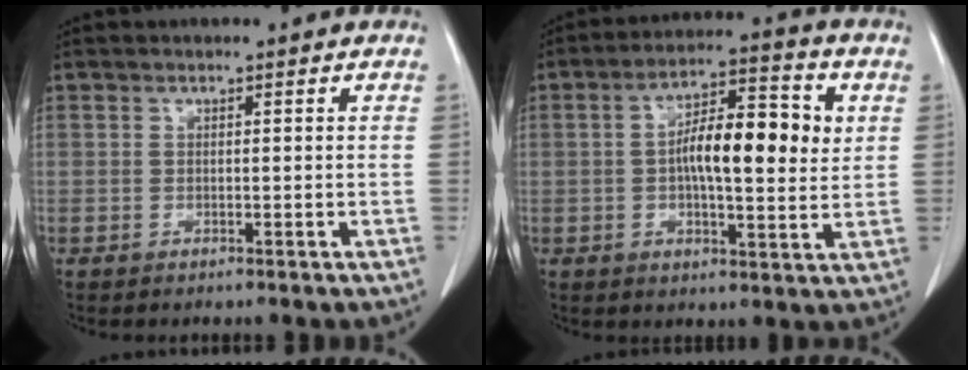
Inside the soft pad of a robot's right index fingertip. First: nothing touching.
{"total": 12.5, "force": [1.6, 3.7, 11.8], "torque": [-0.198, 0.022, 0.018]}